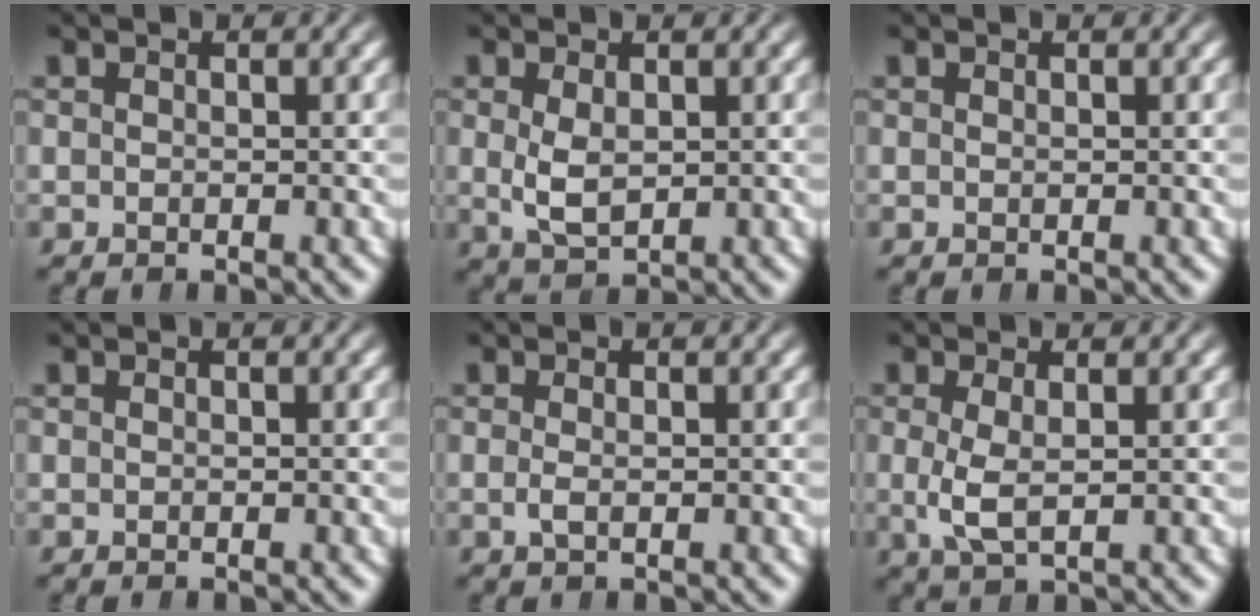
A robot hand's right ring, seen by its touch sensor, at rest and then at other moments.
{"total": 2.7, "force": [0.1, 1.8, 2.1], "torque": [-0.057, -0.020, 0.017]}
{"total": 0.0}
{"total": 0.0}
{"total": 0.7, "force": [-0.4, -0.2, 0.6], "torque": [-0.026, -0.018, -0.001]}
{"total": 2.7, "force": [-0.2, 1.2, 2.4], "torque": [-0.072, -0.023, 0.009]}